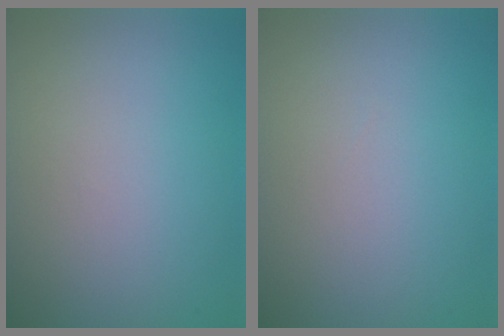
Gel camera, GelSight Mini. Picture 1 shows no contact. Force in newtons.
{"total": 0.0}